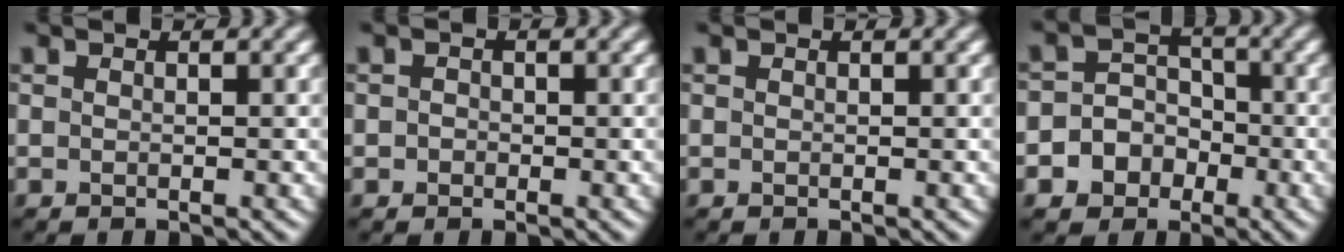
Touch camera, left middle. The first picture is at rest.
{"total": 0.6, "force": [-0.3, 0.5, 0.1], "torque": [0.005, -0.002, -0.007]}
{"total": 0.0}
{"total": 6.0, "force": [-3.2, 5.1, 0.7], "torque": [-0.005, 0.006, -0.075]}